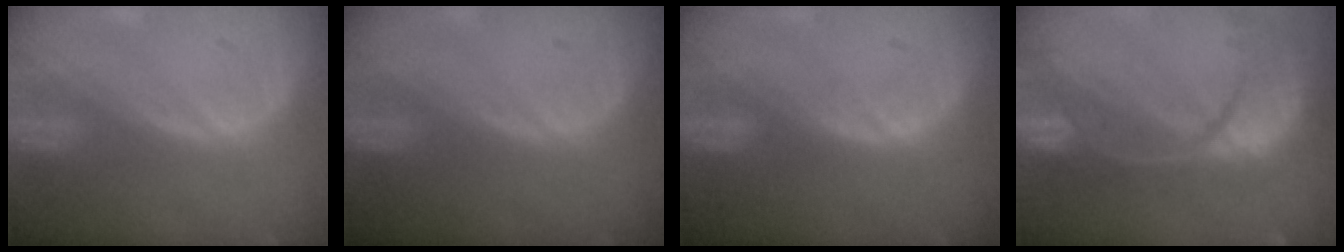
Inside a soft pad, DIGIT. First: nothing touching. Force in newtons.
{"total": 0.0}
{"total": 1.0, "press": 1.0, "slide": 0.2}
{"total": 13.8, "press": 11.0, "slide": 8.5}